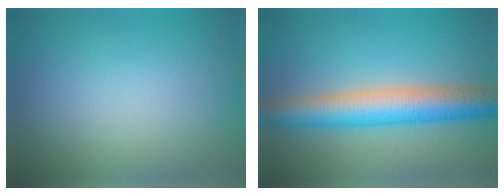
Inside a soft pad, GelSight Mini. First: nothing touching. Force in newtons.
{"total": 6.8, "press": 6.8, "slide": 0.2}